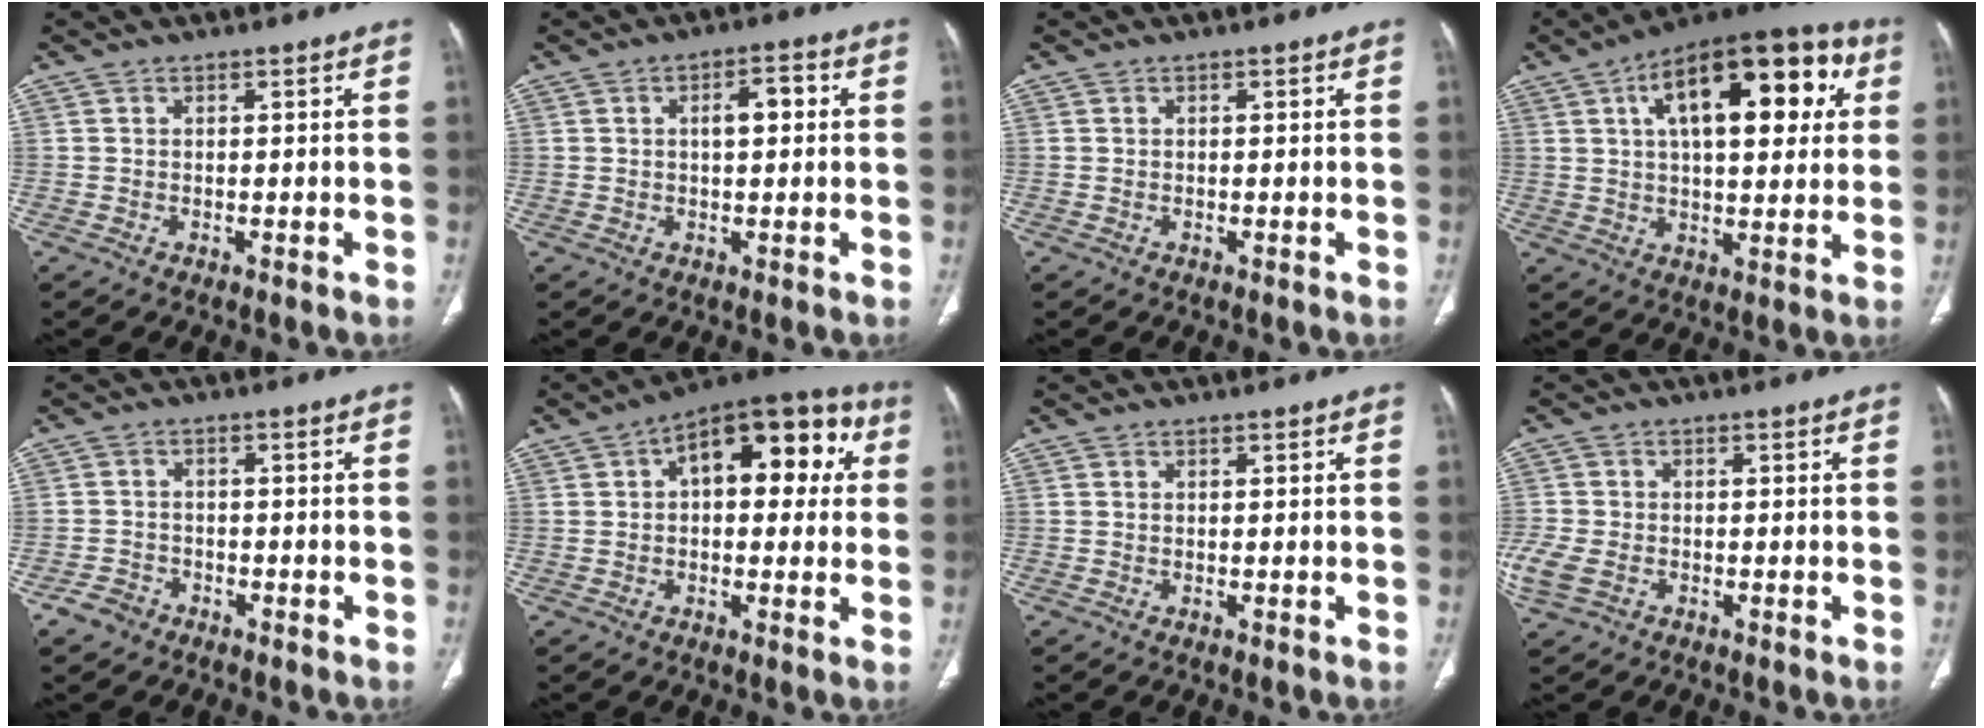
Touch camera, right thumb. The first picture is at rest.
{"total": 4.5, "force": [0.8, 2.1, 3.9], "torque": [-0.058, 0.011, 0.009]}
{"total": 0.0}
{"total": 23.0, "force": [7.2, 10.5, 19.1], "torque": [-0.257, 0.017, 0.101]}
{"total": 3.3, "force": [-2.2, 2.4, 0.6], "torque": [-0.008, 0.019, -0.036]}
{"total": 17.3, "force": [4.4, 9.1, 14.0], "torque": [-0.145, 0.034, 0.053]}
{"total": 0.0}
{"total": 5.9, "force": [-2.2, 4.1, 3.7], "torque": [-0.105, 0.004, -0.038]}